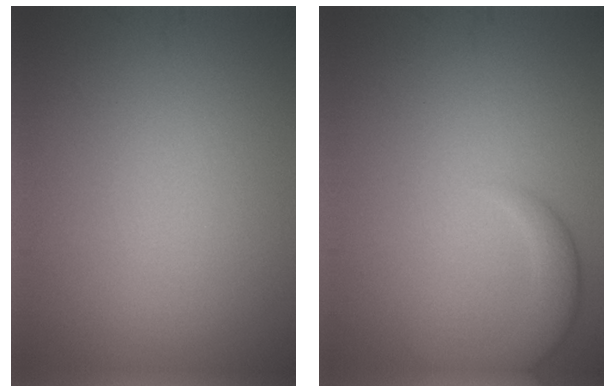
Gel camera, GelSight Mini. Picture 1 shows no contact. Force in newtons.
{"total": 3.0, "press": 3.0, "slide": 0.2}